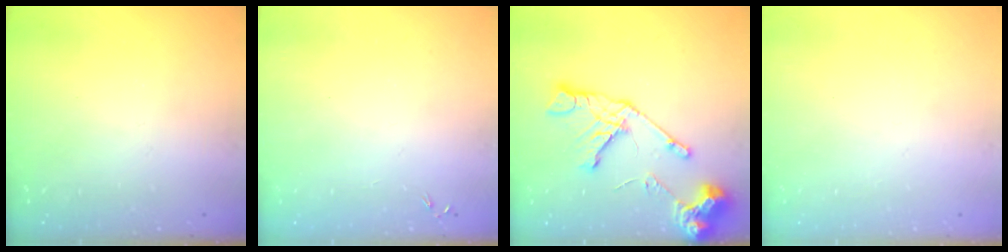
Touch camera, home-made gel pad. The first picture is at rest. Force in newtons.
{"total": 0.0}
{"total": 14.6, "press": 14.5, "slide": 1.4}
{"total": 0.0}